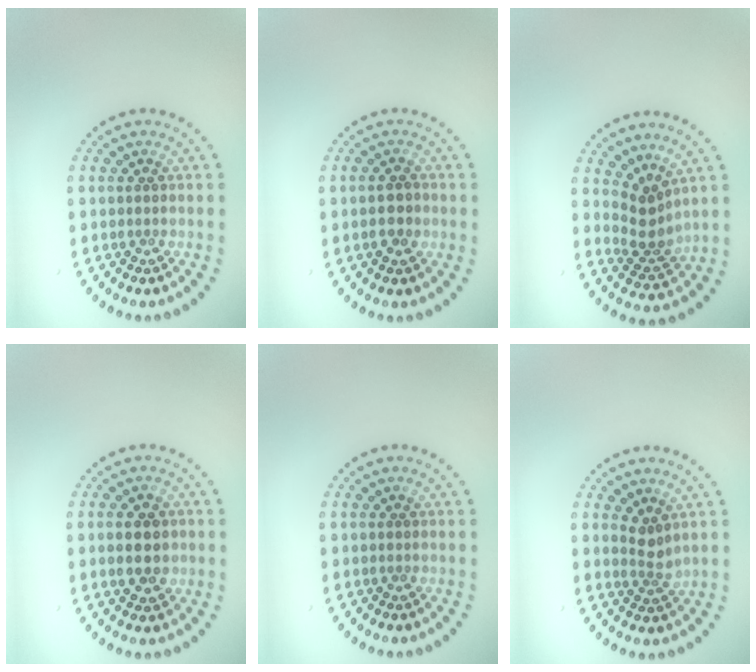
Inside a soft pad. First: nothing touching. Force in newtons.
{"total": 1.8, "press": 1.8, "slide": 0.3}
{"total": 2.7, "press": 1.9, "slide": 1.9}
{"total": 3.8, "press": 3.8, "slide": 0.2}
{"total": 0.0}
{"total": 1.8, "press": 1.3, "slide": 1.2}